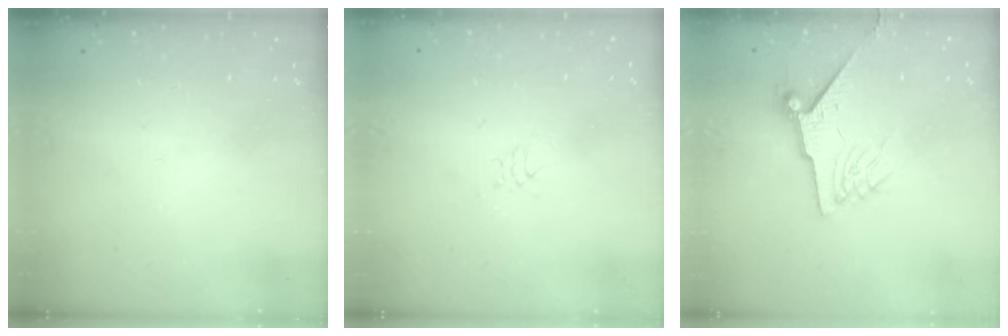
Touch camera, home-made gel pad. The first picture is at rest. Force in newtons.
{"total": 2.2, "press": 2.2, "slide": 0.4}
{"total": 9.1, "press": 9.1, "slide": 1.0}